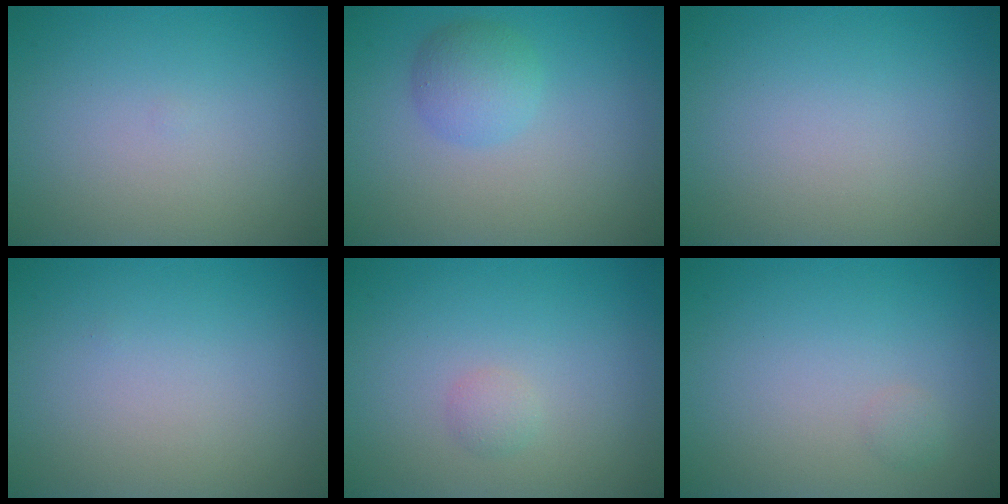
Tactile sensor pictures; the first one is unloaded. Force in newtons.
{"total": 2.7, "press": 2.7, "slide": 0.1}
{"total": 0.0}
{"total": 0.0}
{"total": 0.9, "press": 0.9, "slide": 0.0}
{"total": 0.6, "press": 0.6, "slide": 0.0}